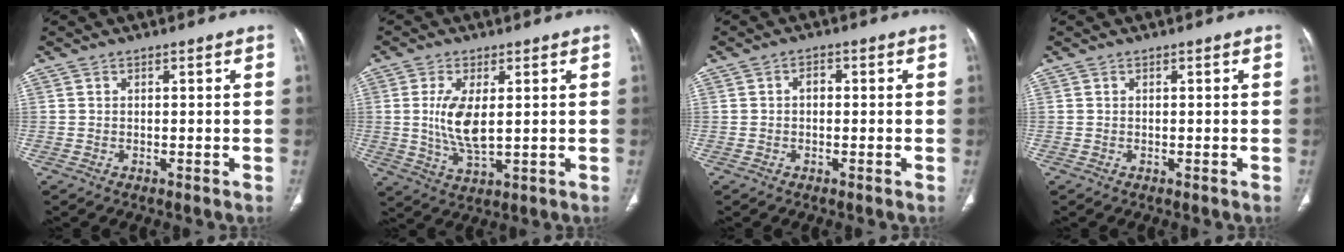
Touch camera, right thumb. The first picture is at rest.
{"total": 8.2, "force": [1.0, 3.4, 7.4], "torque": [-0.153, -0.017, 0.025]}
{"total": 1.7, "force": [-0.1, 1.2, 1.2], "torque": [-0.011, 0.008, -0.006]}
{"total": 0.0}